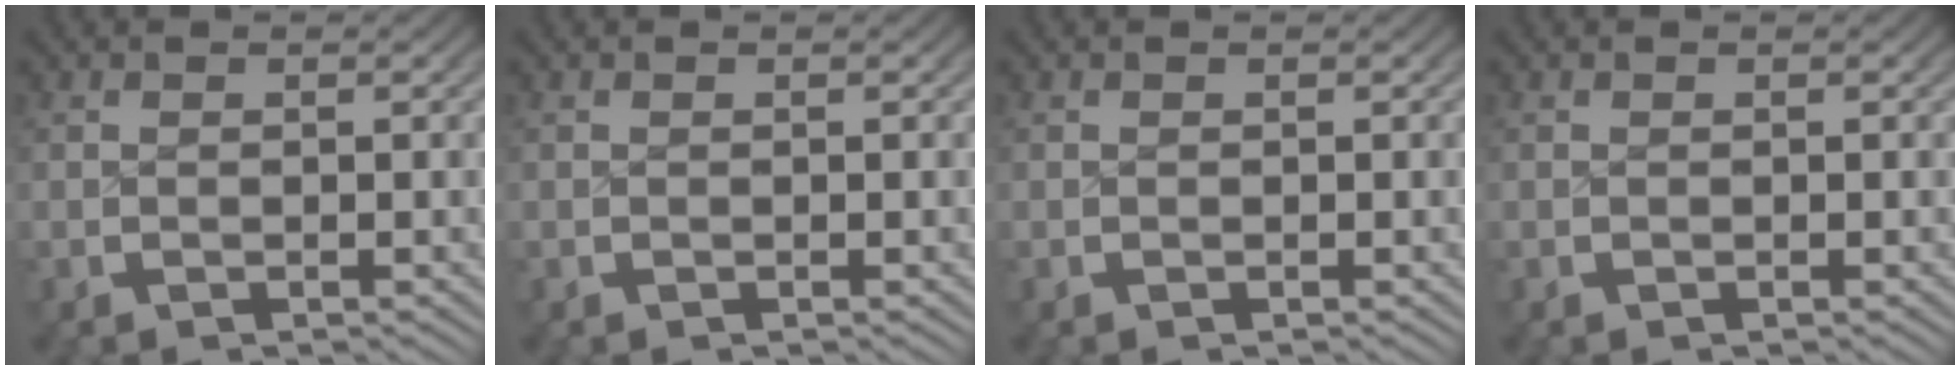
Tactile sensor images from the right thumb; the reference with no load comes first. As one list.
[{"total": 0.0}, {"total": 0.0}, {"total": 0.0}]